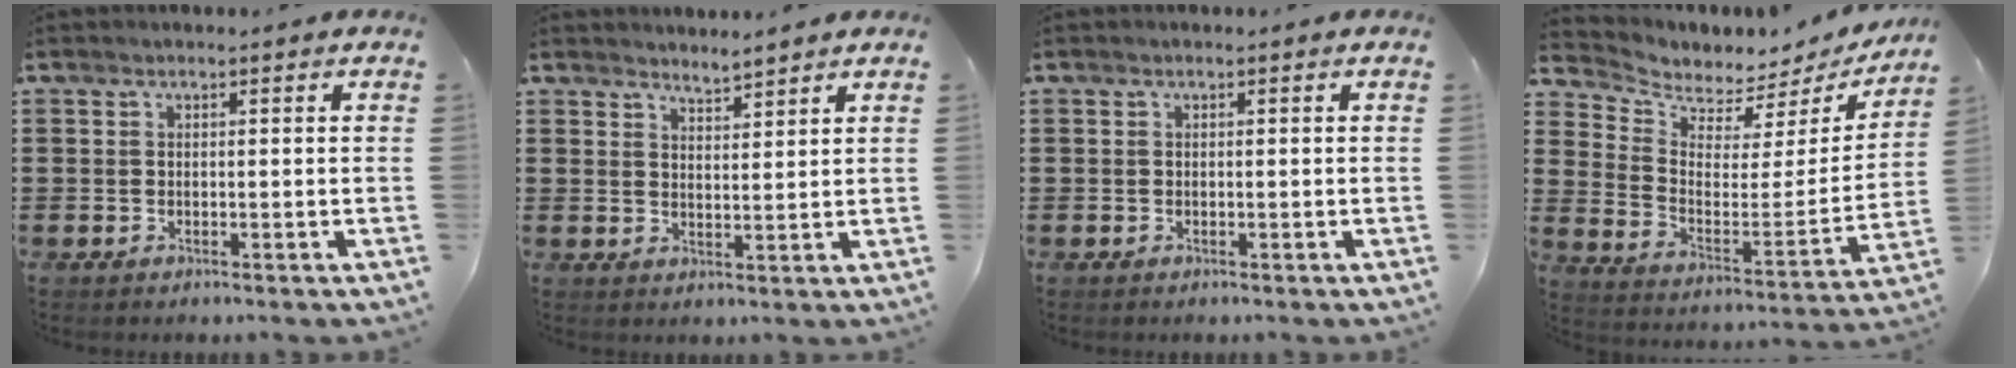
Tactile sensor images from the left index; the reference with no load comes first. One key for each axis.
{"total": 2.9, "fx": 2.9, "fy": -0.2, "fz": -0.1, "tx": -0.005, "ty": -0.007, "tz": 0.055}
{"total": 0.0}
{"total": 3.9, "fx": 3.7, "fy": 1.4, "fz": 0.0, "tx": -0.033, "ty": -0.042, "tz": 0.058}